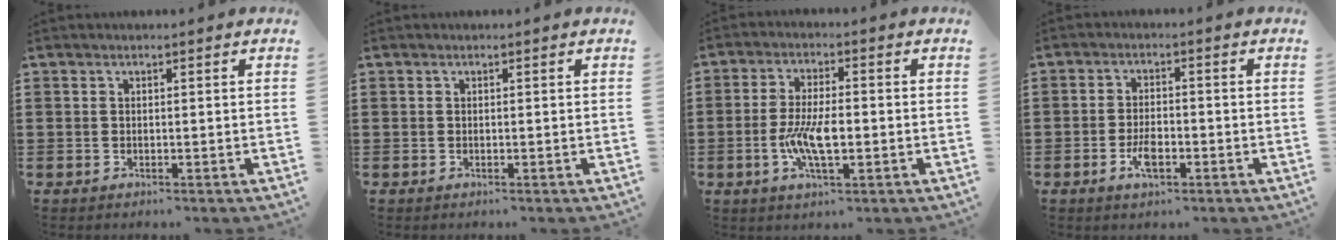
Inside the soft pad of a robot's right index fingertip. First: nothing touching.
{"total": 0.0}
{"total": 7.5, "force": [-1.5, 2.6, 6.9], "torque": [-0.152, -0.006, -0.033]}
{"total": 3.8, "force": [-1.4, 1.6, 3.1], "torque": [-0.067, -0.001, -0.029]}